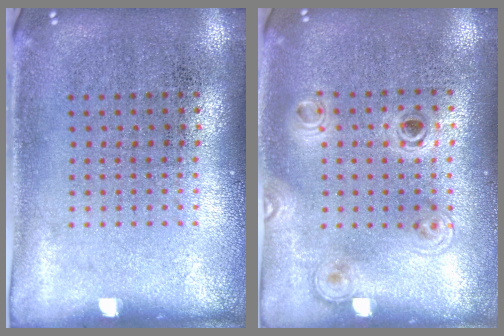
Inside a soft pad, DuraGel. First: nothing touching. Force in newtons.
{"total": 1.4, "press": 1.2, "slide": 0.7}